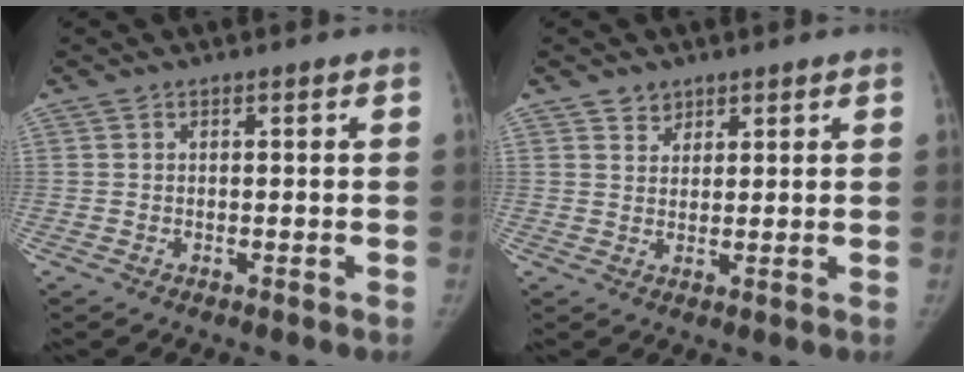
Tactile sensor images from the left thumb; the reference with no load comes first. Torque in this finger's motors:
{"motor_torque": [-0.02, 0.01, 0.34, -0.32, 0.04]}